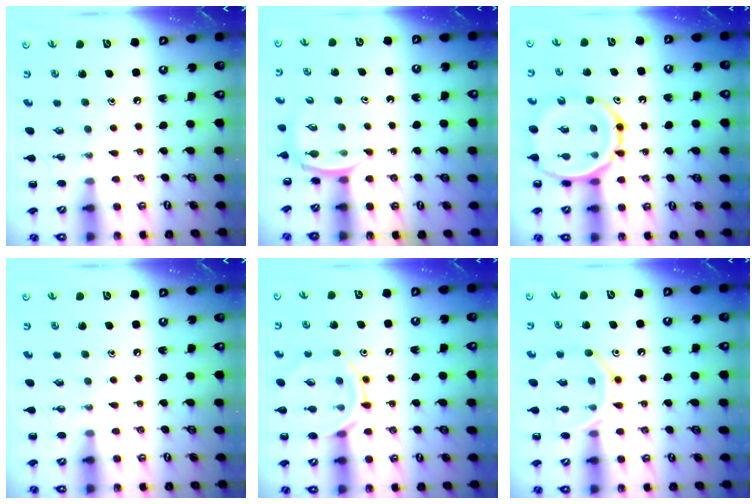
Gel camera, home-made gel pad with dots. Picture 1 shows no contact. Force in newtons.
{"total": 2.3, "press": 2.1, "slide": 0.9}
{"total": 15.0, "press": 14.8, "slide": 2.5}
{"total": 0.0}
{"total": 11.7, "press": 11.7, "slide": 0.8}
{"total": 12.6, "press": 12.6, "slide": 1.2}